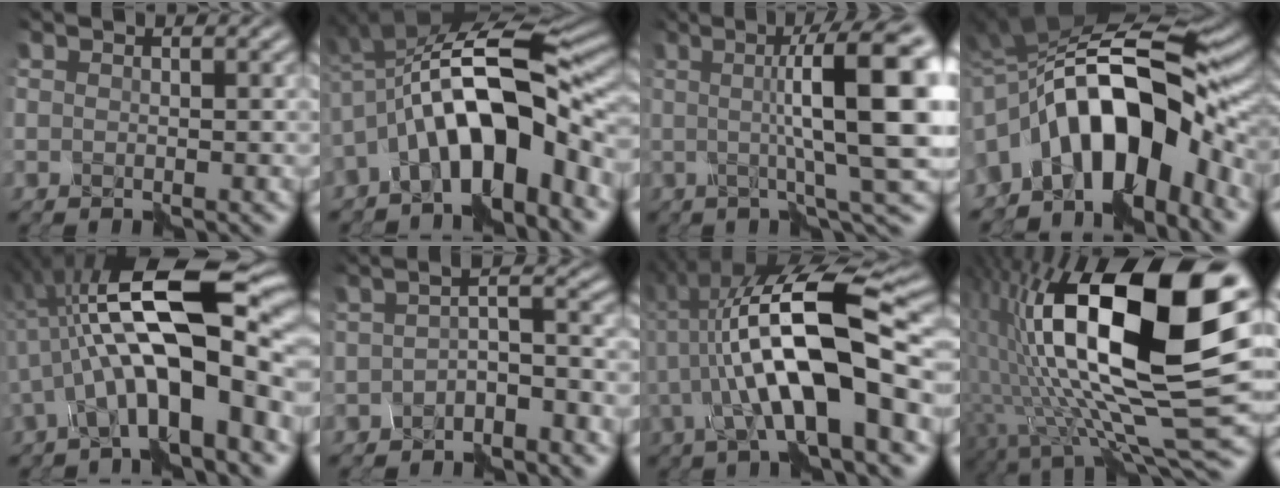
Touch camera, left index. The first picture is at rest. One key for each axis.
{"total": 11.9, "fx": -3.2, "fy": 4.6, "fz": 10.5, "tx": -0.156, "ty": 0.020, "tz": -0.062}
{"total": 12.7, "fx": 2.3, "fy": 2.2, "fz": 12.3, "tx": -0.146, "ty": 0.007, "tz": 0.039}
{"total": 12.7, "fx": -3.9, "fy": 6.5, "fz": 10.1, "tx": -0.140, "ty": 0.012, "tz": -0.074}
{"total": 15.5, "fx": 0.0, "fy": 5.6, "fz": 14.4, "tx": -0.235, "ty": 0.020, "tz": -0.001}
{"total": 3.5, "fx": -2.2, "fy": 1.1, "fz": 2.5, "tx": -0.041, "ty": 0.009, "tz": -0.043}
{"total": 12.2, "fx": -0.1, "fy": 3.5, "fz": 11.7, "tx": -0.196, "ty": 0.022, "tz": -0.008}
{"total": 16.1, "fx": 4.3, "fy": 5.2, "fz": 14.6, "tx": -0.260, "ty": -0.005, "tz": 0.077}